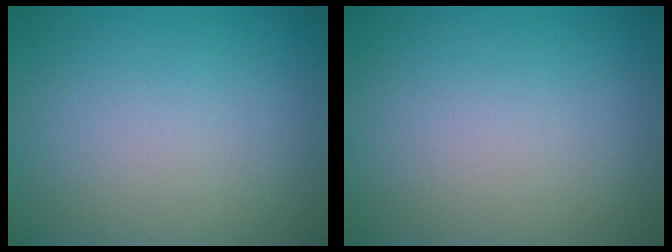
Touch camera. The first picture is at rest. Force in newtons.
{"total": 0.0}